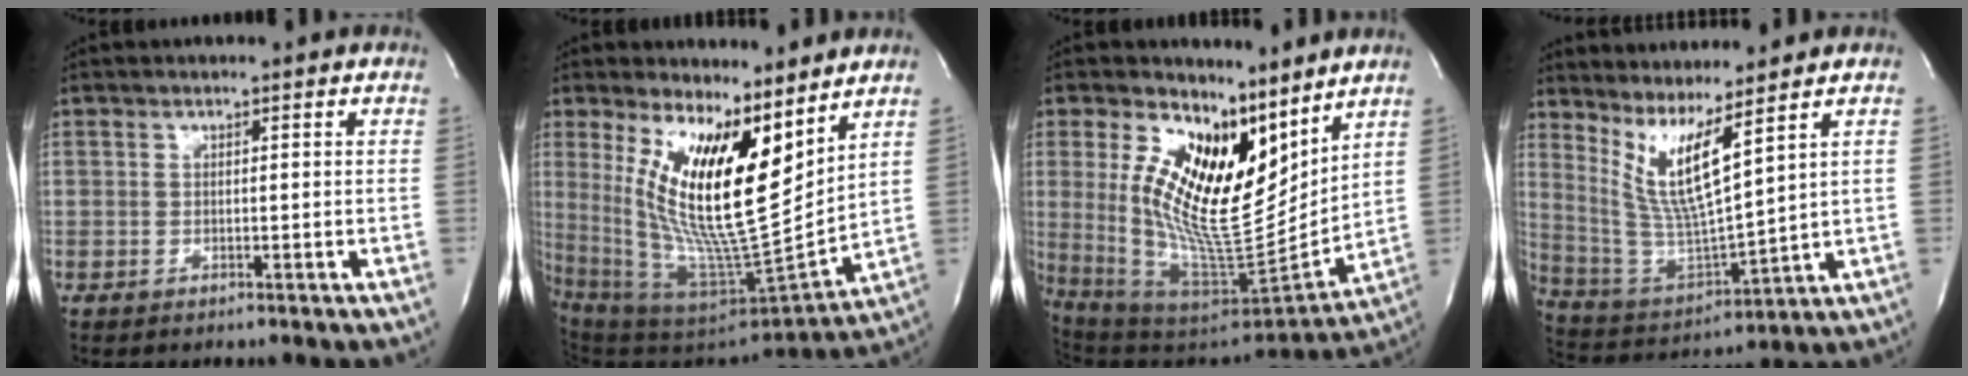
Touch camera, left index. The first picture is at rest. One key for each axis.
{"total": 17.3, "fx": 8.2, "fy": 3.2, "fz": 14.9, "tx": -0.282, "ty": -0.018, "tz": 0.156}
{"total": 17.8, "fx": 8.1, "fy": 6.5, "fz": 14.5, "tx": -0.270, "ty": -0.021, "tz": 0.155}
{"total": 9.1, "fx": 5.5, "fy": -0.4, "fz": 7.3, "tx": -0.157, "ty": -0.031, "tz": 0.124}